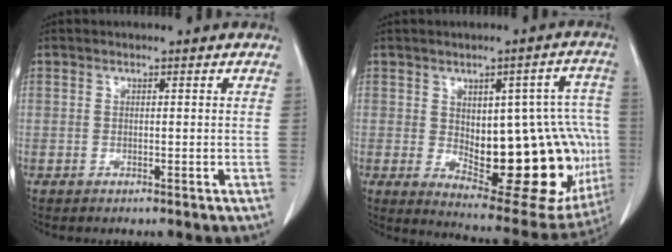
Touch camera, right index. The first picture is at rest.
{"total": 22.9, "force": [-2.4, 8.8, 21.1], "torque": [-0.217, 0.020, 0.001]}